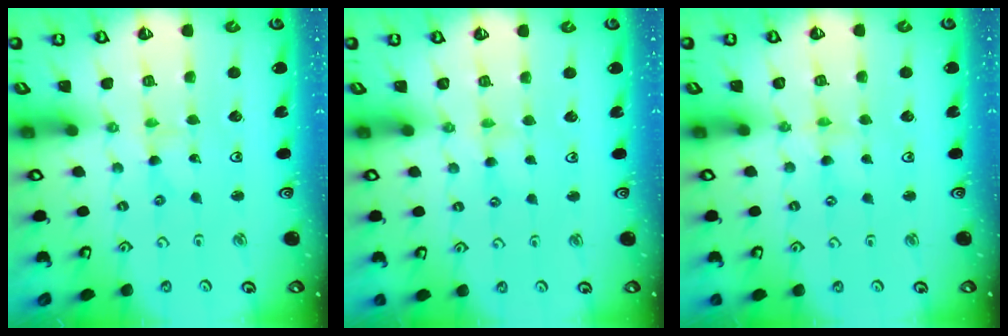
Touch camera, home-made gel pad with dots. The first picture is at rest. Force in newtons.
{"total": 2.5, "press": 2.4, "slide": 0.4}
{"total": 0.7, "press": 0.7, "slide": 0.2}